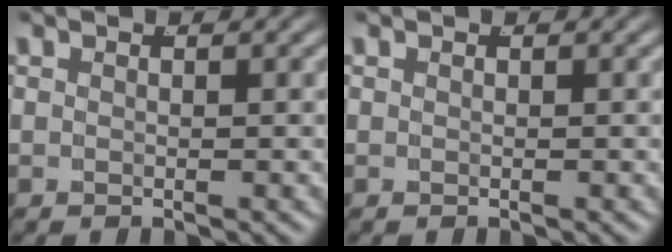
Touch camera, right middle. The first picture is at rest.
{"total": 0.0}